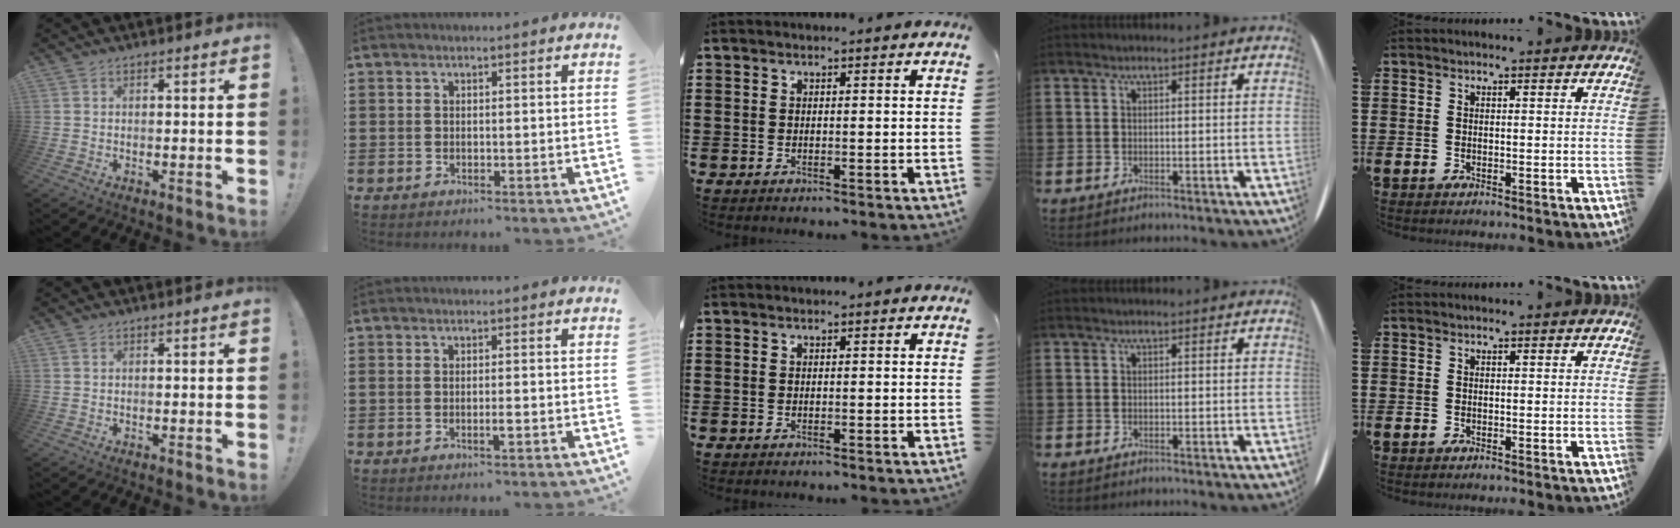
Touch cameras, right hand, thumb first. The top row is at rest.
{"index": {"total": 1.6, "force": [-0.6, 0.1, 1.4], "torque": [-0.025, -0.001, -0.012]}}